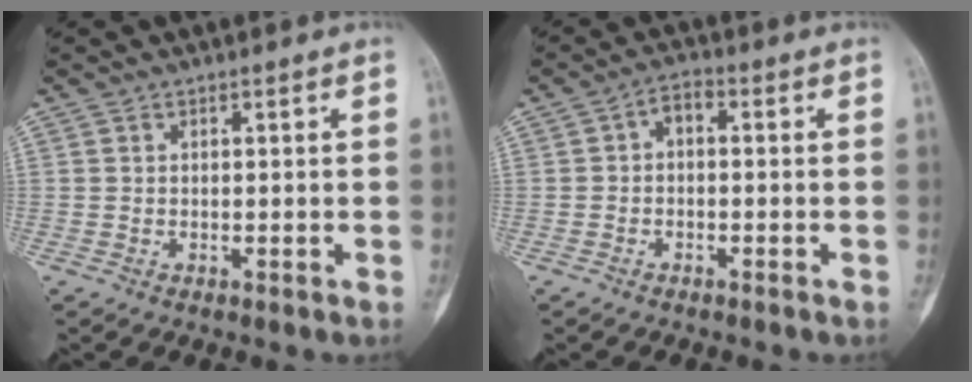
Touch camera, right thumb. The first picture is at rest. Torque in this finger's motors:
{"motor_torque": [0.09, 0.05, 0.27, 0.32, -0.04]}